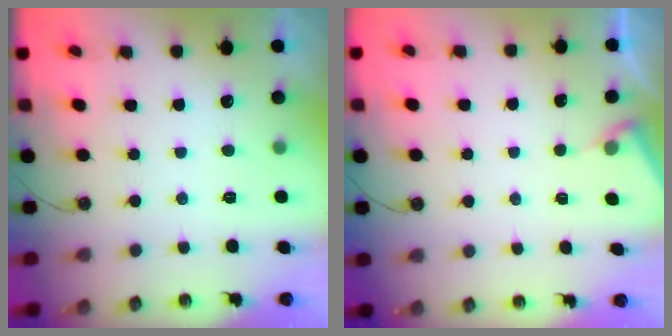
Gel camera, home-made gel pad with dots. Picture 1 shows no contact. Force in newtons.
{"total": 3.4, "press": 3.4, "slide": 0.4}